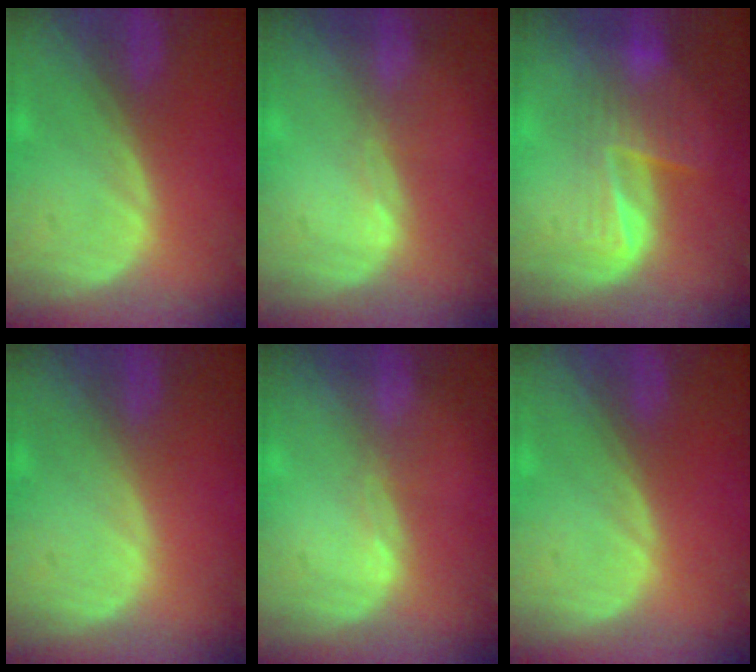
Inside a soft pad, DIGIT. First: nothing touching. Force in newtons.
{"total": 1.0, "press": 0.7, "slide": 0.7}
{"total": 6.8, "press": 6.4, "slide": 2.2}
{"total": 0.0}
{"total": 1.0, "press": 0.7, "slide": 0.7}
{"total": 0.0}